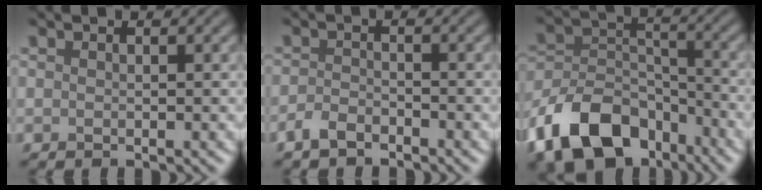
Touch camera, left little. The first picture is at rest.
{"total": 1.8, "force": [-1.5, 0.7, 0.8], "torque": [-0.016, 0.003, -0.033]}
{"total": 11.0, "force": [-6.9, 6.6, 5.5], "torque": [-0.102, -0.002, -0.139]}